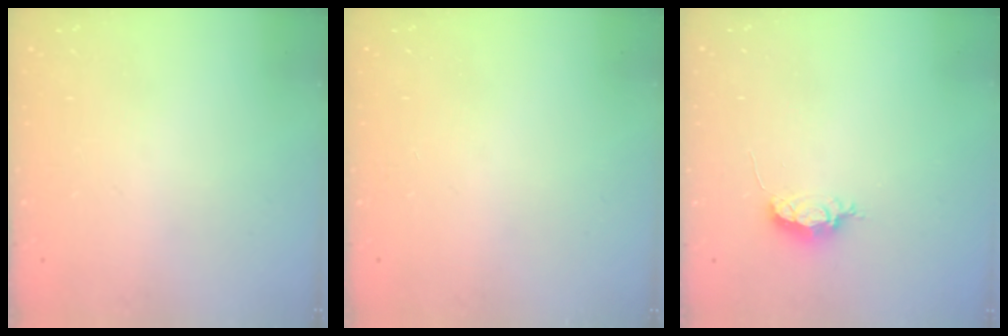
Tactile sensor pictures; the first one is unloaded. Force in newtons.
{"total": 7.3, "press": 1.3, "slide": 7.2}
{"total": 4.3, "press": 4.2, "slide": 0.5}